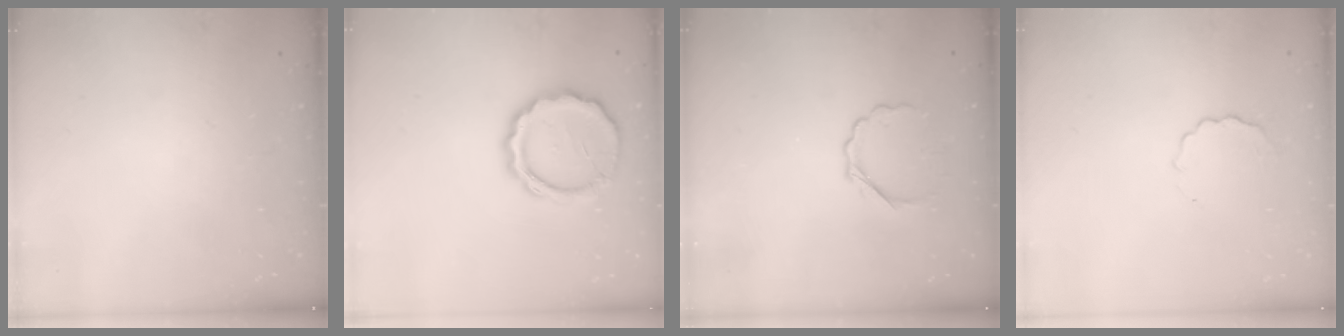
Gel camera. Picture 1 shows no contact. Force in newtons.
{"total": 11.9, "press": 11.7, "slide": 1.9}
{"total": 4.1, "press": 3.9, "slide": 1.1}
{"total": 3.9, "press": 3.8, "slide": 0.9}